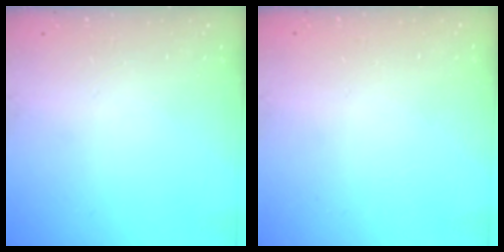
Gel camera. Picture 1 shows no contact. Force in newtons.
{"total": 0.0}